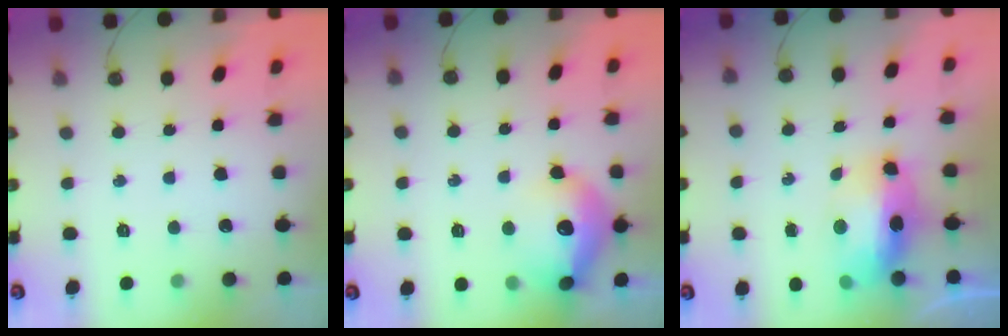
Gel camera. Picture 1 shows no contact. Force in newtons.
{"total": 17.2, "press": 17.2, "slide": 1.4}
{"total": 12.7, "press": 12.6, "slide": 1.7}